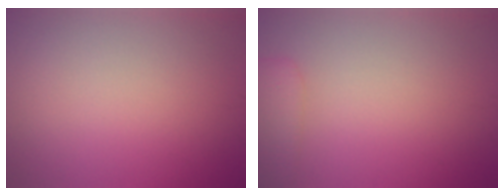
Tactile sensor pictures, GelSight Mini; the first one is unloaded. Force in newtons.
{"total": 2.5, "press": 2.5, "slide": 0.2}